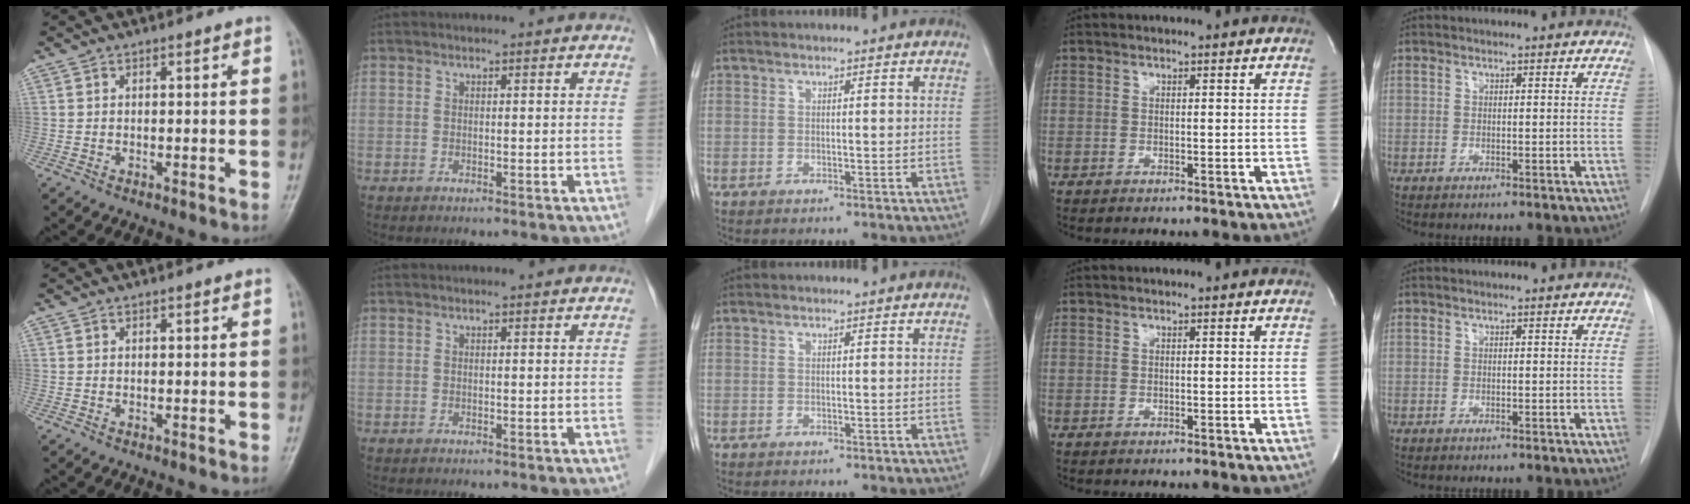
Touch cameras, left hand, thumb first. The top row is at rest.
{}